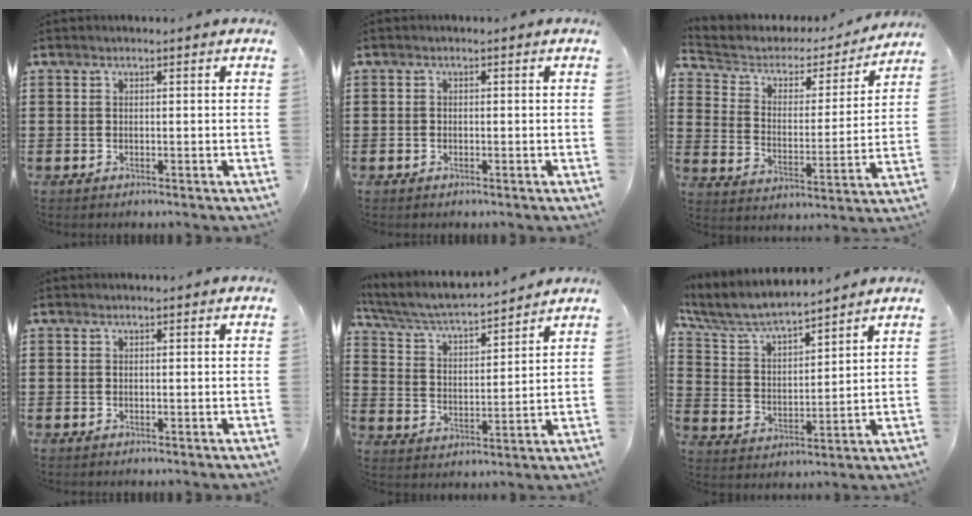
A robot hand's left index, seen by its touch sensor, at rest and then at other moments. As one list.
[{"total": 0.6, "force": [-0.3, 0.4, 0.2], "torque": [-0.005, 0.000, -0.007]}, {"total": 3.6, "force": [2.7, 2.2, 1.0], "torque": [-0.044, -0.015, 0.037]}, {"total": 0.0}, {"total": 4.8, "force": [4.5, 0.3, 1.8], "torque": [-0.056, -0.033, 0.070]}, {"total": 6.9, "force": [6.2, 1.1, 2.8], "torque": [-0.083, -0.033, 0.105]}]